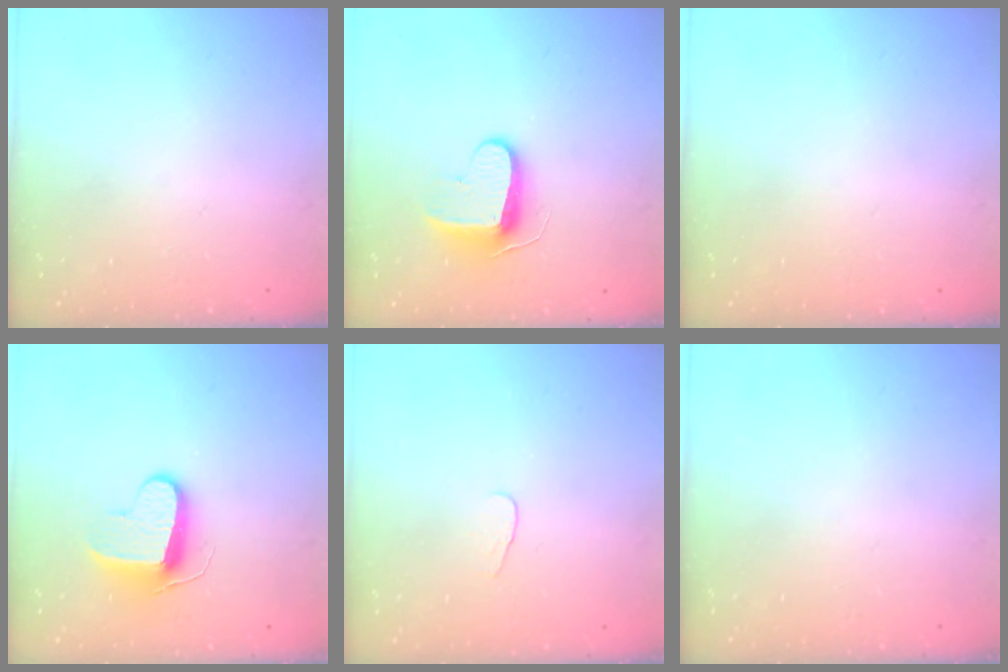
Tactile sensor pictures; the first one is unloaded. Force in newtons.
{"total": 9.1, "press": 9.1, "slide": 0.8}
{"total": 0.0}
{"total": 9.4, "press": 9.4, "slide": 0.5}
{"total": 2.8, "press": 2.8, "slide": 0.3}
{"total": 0.0}